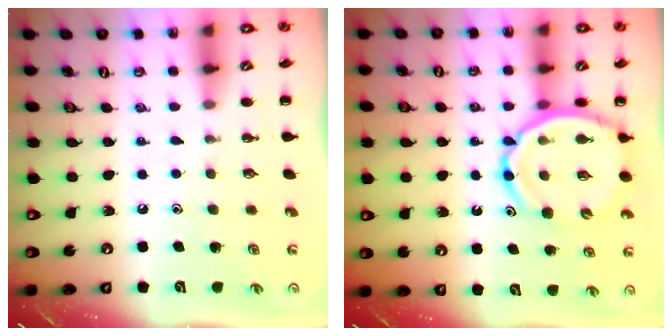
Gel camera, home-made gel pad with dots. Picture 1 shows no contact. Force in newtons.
{"total": 13.2, "press": 12.7, "slide": 3.6}